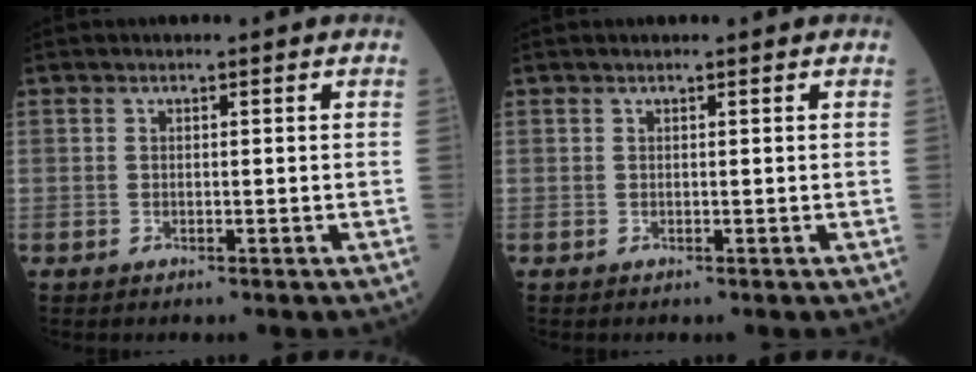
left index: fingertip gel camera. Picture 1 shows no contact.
{"total": 0.6, "force": [0.5, 0.0, 0.2], "torque": [-0.005, 0.009, 0.008]}